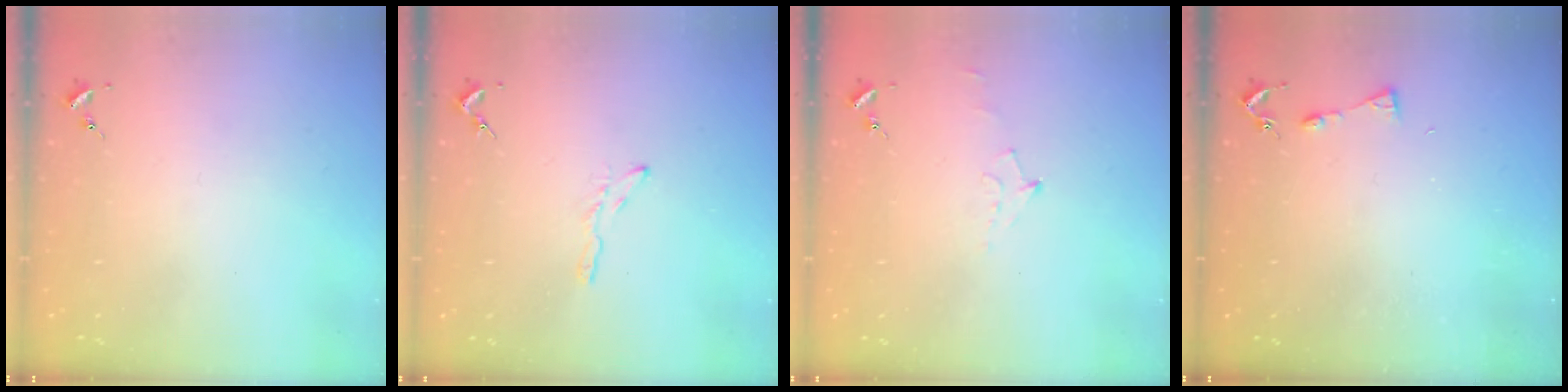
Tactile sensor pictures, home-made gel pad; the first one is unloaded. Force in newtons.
{"total": 3.2, "press": 3.2, "slide": 0.3}
{"total": 5.2, "press": 5.2, "slide": 0.6}
{"total": 3.7, "press": 3.7, "slide": 0.5}